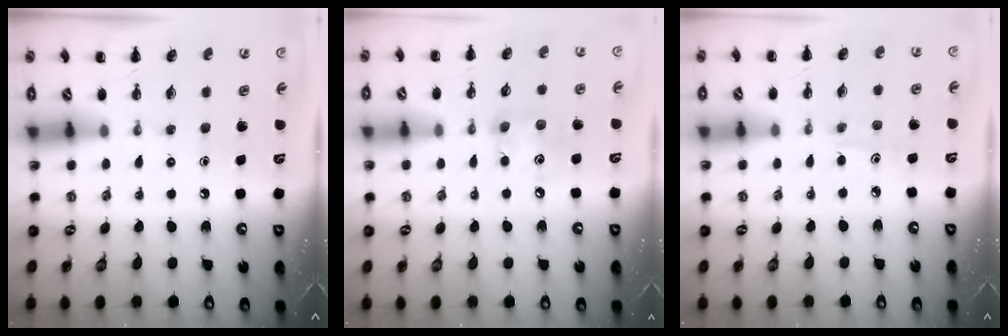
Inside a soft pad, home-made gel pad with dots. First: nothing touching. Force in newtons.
{"total": 5.8, "press": 5.7, "slide": 0.7}
{"total": 2.6, "press": 2.3, "slide": 1.1}